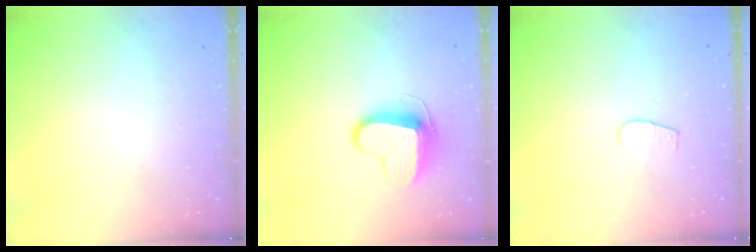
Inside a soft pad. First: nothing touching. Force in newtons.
{"total": 9.8, "press": 9.8, "slide": 0.1}
{"total": 2.6, "press": 2.5, "slide": 0.3}